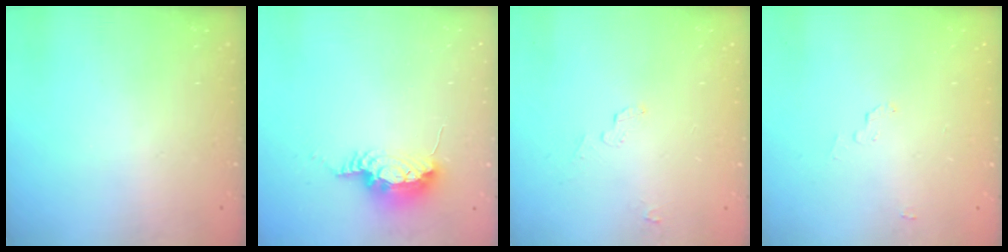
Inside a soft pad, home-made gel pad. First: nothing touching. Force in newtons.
{"total": 8.3, "press": 8.0, "slide": 2.2}
{"total": 2.6, "press": 2.3, "slide": 1.2}
{"total": 2.2, "press": 2.2, "slide": 0.2}